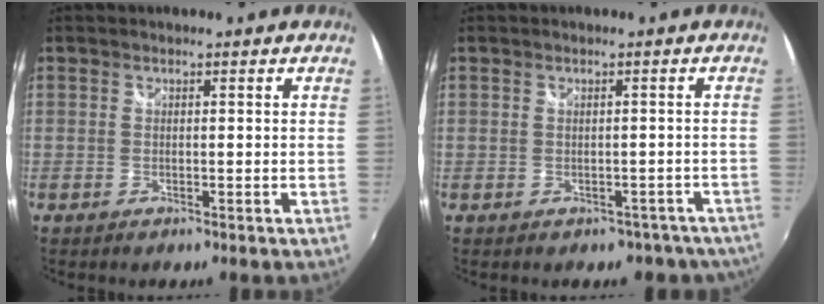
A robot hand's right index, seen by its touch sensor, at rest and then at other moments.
{"total": 5.8, "force": [-4.2, 3.8, 1.0], "torque": [0.006, 0.034, -0.029]}